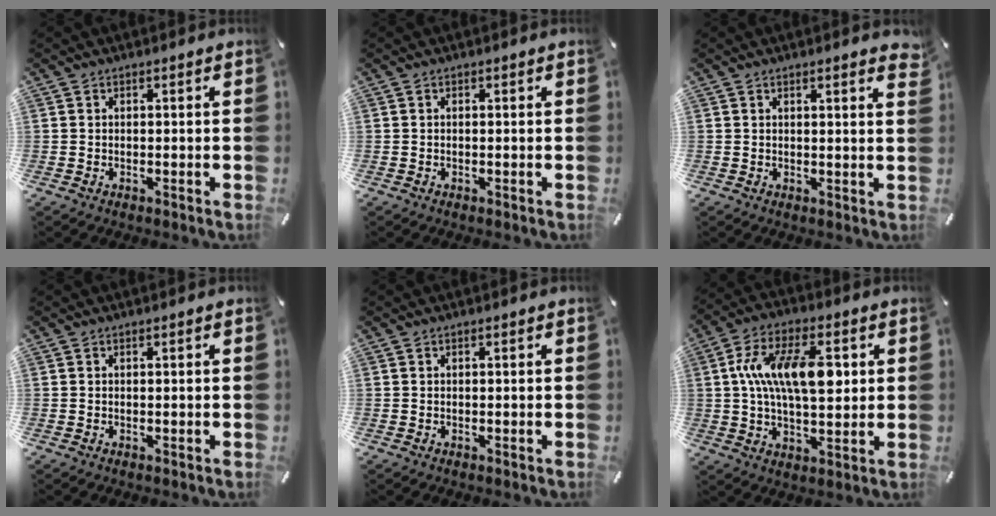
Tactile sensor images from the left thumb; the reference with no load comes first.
{"total": 0.0}
{"total": 2.1, "force": [1.4, 0.2, 1.6], "torque": [-0.026, -0.005, 0.024]}
{"total": 0.0}
{"total": 0.0}
{"total": 16.0, "force": [2.7, 8.5, 13.3], "torque": [-0.240, 0.001, 0.039]}